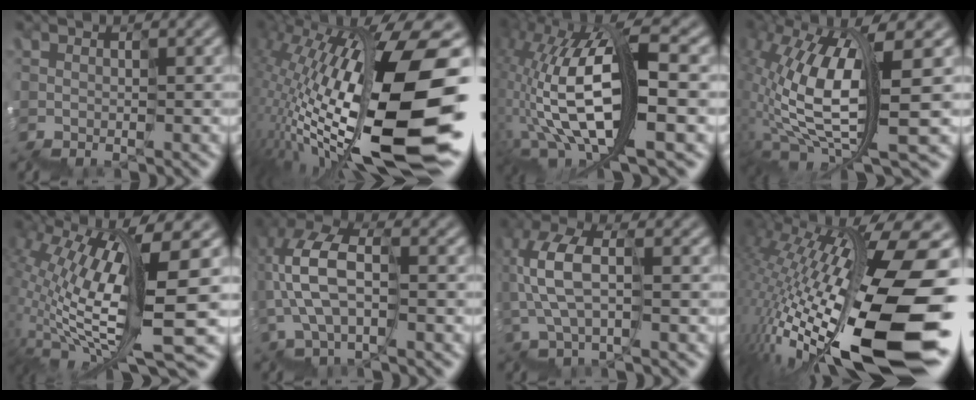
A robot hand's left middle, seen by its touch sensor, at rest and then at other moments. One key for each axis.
{"total": 14.2, "fx": -1.1, "fy": 2.9, "fz": 13.8, "tx": -0.244, "ty": 0.014, "tz": -0.022}
{"total": 12.0, "fx": -1.6, "fy": 4.3, "fz": 11.1, "tx": -0.255, "ty": 0.037, "tz": -0.024}
{"total": 9.4, "fx": 0.8, "fy": 2.0, "fz": 9.1, "tx": -0.197, "ty": 0.019, "tz": 0.026}
{"total": 11.2, "fx": 2.4, "fy": 2.1, "fz": 10.7, "tx": -0.219, "ty": 0.016, "tz": 0.067}
{"total": 6.0, "fx": 0.2, "fy": 2.8, "fz": 5.3, "tx": -0.147, "ty": 0.038, "tz": -0.003}
{"total": 3.9, "fx": 1.3, "fy": 1.2, "fz": 3.5, "tx": -0.104, "ty": 0.027, "tz": 0.022}
{"total": 15.4, "fx": -2.6, "fy": 3.1, "fz": 14.8, "tx": -0.276, "ty": 0.015, "tz": -0.049}